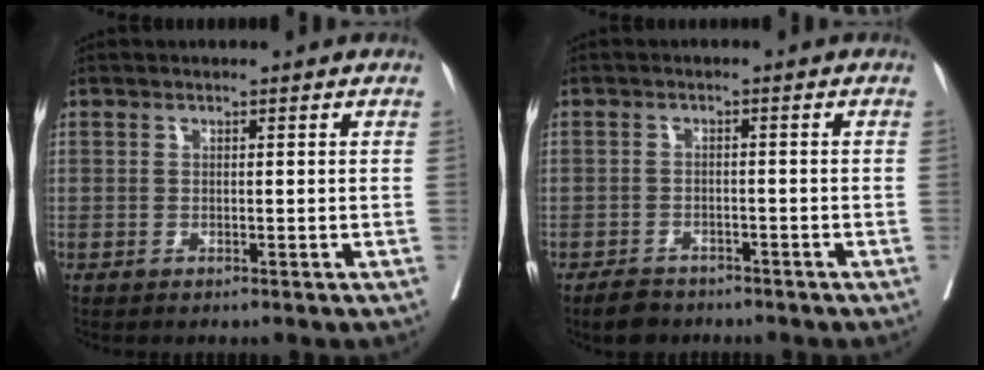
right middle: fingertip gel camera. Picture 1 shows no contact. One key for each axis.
{"total": 3.7, "fx": -3.1, "fy": 1.8, "fz": 1.0, "tx": -0.022, "ty": 0.000, "tz": -0.050}